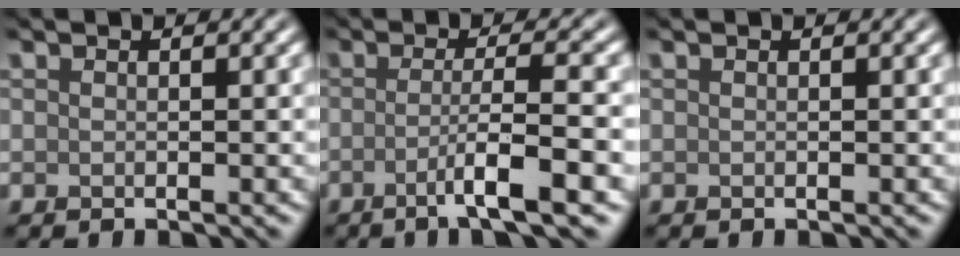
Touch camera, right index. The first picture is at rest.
{"total": 5.4, "force": [-2.1, 0.5, 5.0], "torque": [-0.076, 0.004, -0.048]}
{"total": 0.0}